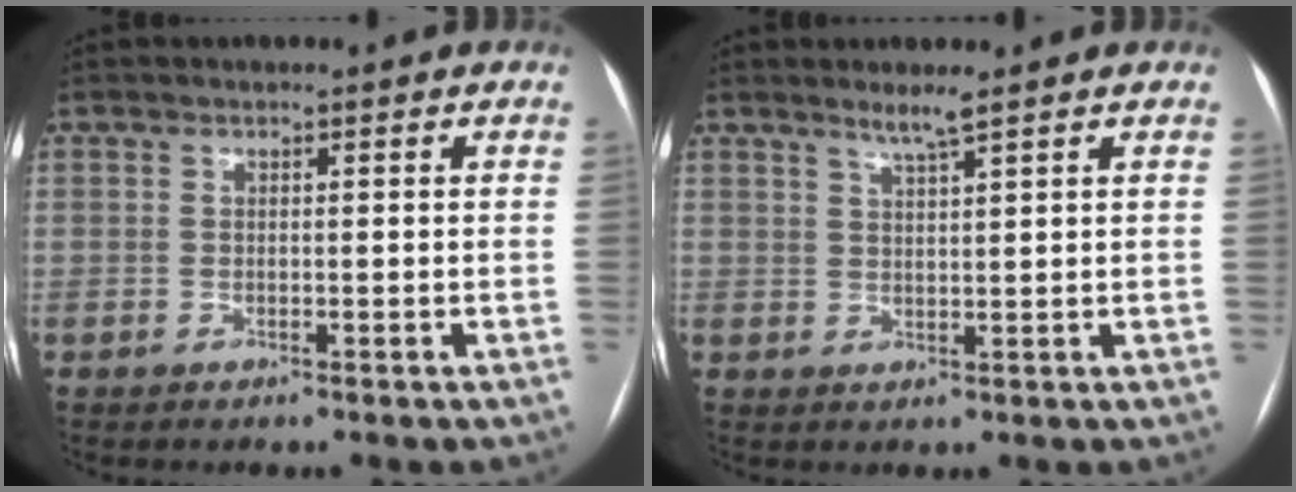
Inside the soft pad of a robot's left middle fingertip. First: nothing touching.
{"total": 2.5, "force": [2.0, -0.5, 1.5], "torque": [-0.035, -0.004, 0.039]}